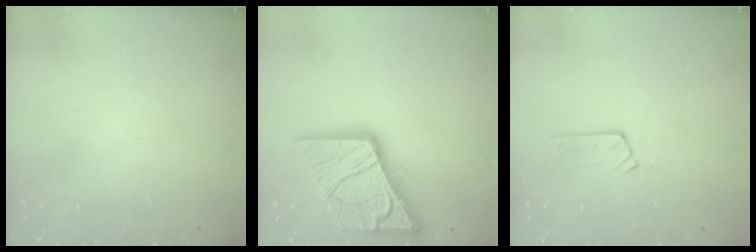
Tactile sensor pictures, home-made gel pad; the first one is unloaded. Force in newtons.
{"total": 22.7, "press": 22.6, "slide": 2.7}
{"total": 3.3, "press": 3.2, "slide": 0.2}